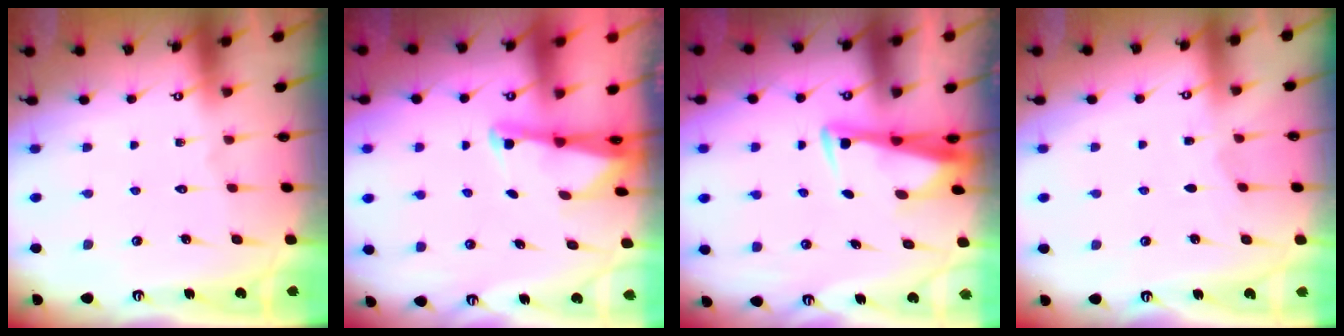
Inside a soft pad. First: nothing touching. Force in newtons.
{"total": 1.8, "press": 1.7, "slide": 0.3}
{"total": 3.5, "press": 3.4, "slide": 0.9}
{"total": 2.8, "press": 2.8, "slide": 0.3}